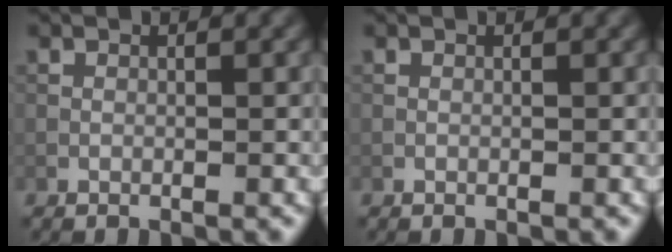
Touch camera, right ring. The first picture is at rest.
{"total": 0.0}